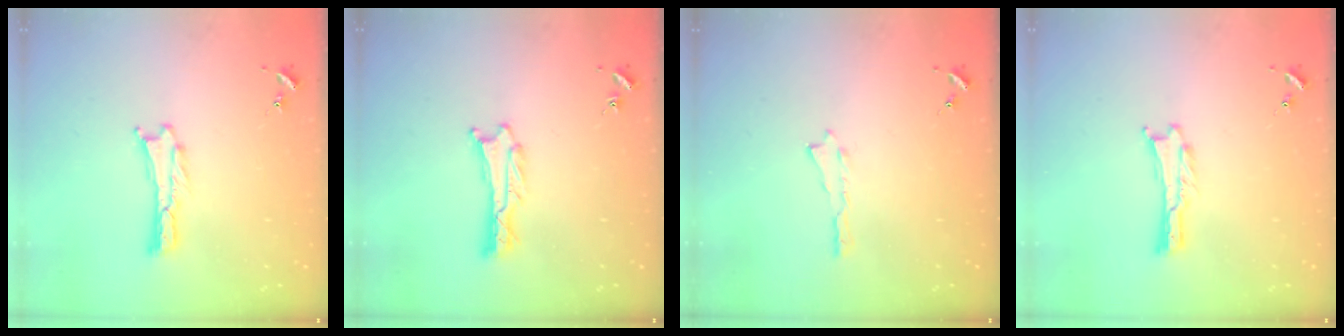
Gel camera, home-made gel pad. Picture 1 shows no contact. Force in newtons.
{"total": 0.9, "press": 0.8, "slide": 0.1}
{"total": 0.0}
{"total": 0.0}